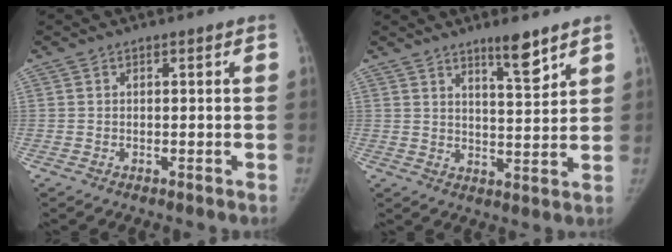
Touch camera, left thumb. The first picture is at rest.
{"total": 6.3, "force": [4.7, 0.9, 4.2], "torque": [-0.054, -0.039, 0.074]}